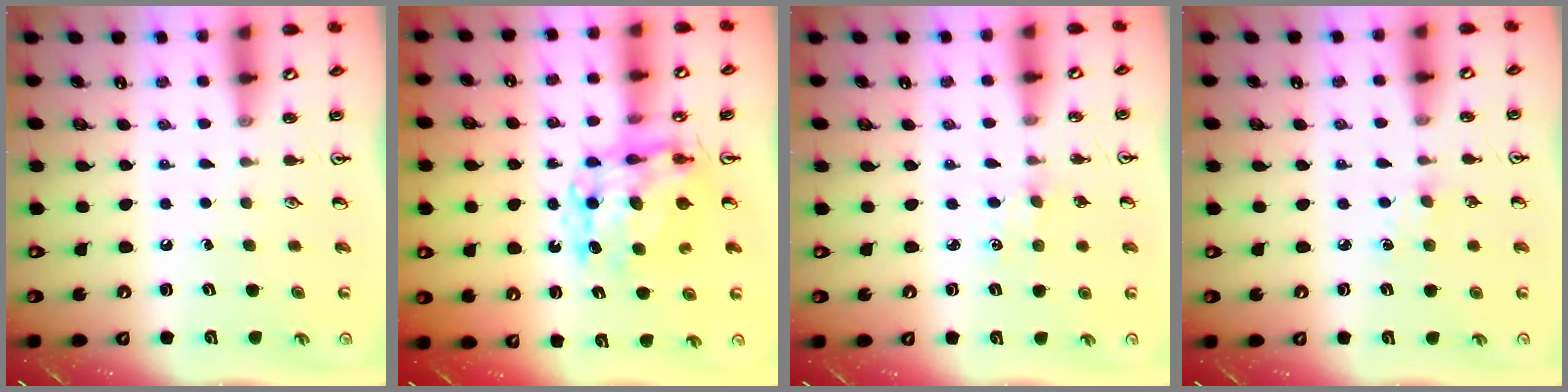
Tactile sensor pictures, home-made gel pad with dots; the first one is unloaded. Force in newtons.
{"total": 10.9, "press": 10.9, "slide": 0.9}
{"total": 0.7, "press": 0.7, "slide": 0.1}
{"total": 2.8, "press": 2.8, "slide": 0.4}